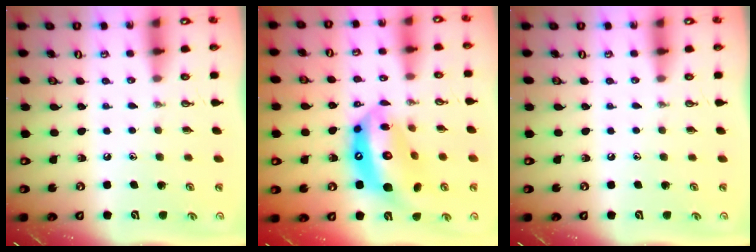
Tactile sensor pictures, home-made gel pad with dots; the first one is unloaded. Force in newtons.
{"total": 18.2, "press": 18.0, "slide": 2.2}
{"total": 0.0}